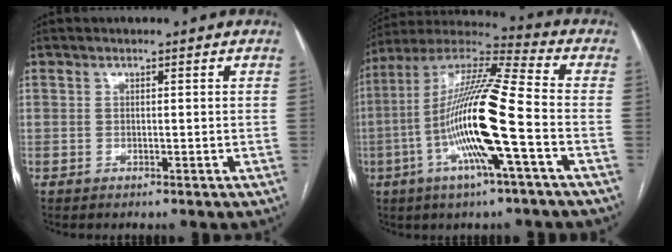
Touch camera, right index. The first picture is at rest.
{"total": 18.2, "force": [-4.5, 0.4, 17.6], "torque": [-0.347, -0.003, -0.094]}